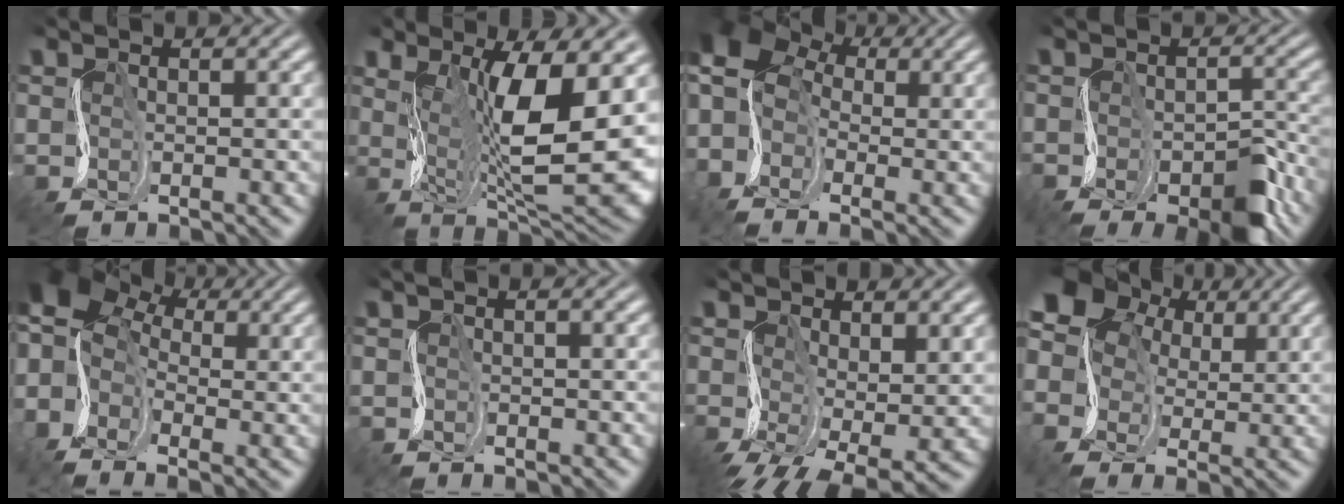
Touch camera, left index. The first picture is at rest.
{"total": 10.9, "force": [0.7, 3.7, 10.2], "torque": [-0.161, -0.010, 0.013]}
{"total": 9.1, "force": [-0.9, 6.8, 5.9], "torque": [-0.107, 0.024, -0.044]}
{"total": 5.1, "force": [-3.1, 2.1, 3.5], "torque": [-0.041, 0.006, -0.056]}
{"total": 9.9, "force": [0.6, 7.5, 6.5], "torque": [-0.127, 0.022, -0.002]}
{"total": 0.6, "force": [-0.5, 0.1, 0.4], "torque": [-0.004, 0.002, -0.012]}
{"total": 7.1, "force": [-1.6, 3.3, 6.1], "torque": [-0.109, -0.013, -0.024]}
{"total": 8.5, "force": [2.0, 6.9, 4.5], "torque": [-0.116, 0.018, 0.023]}